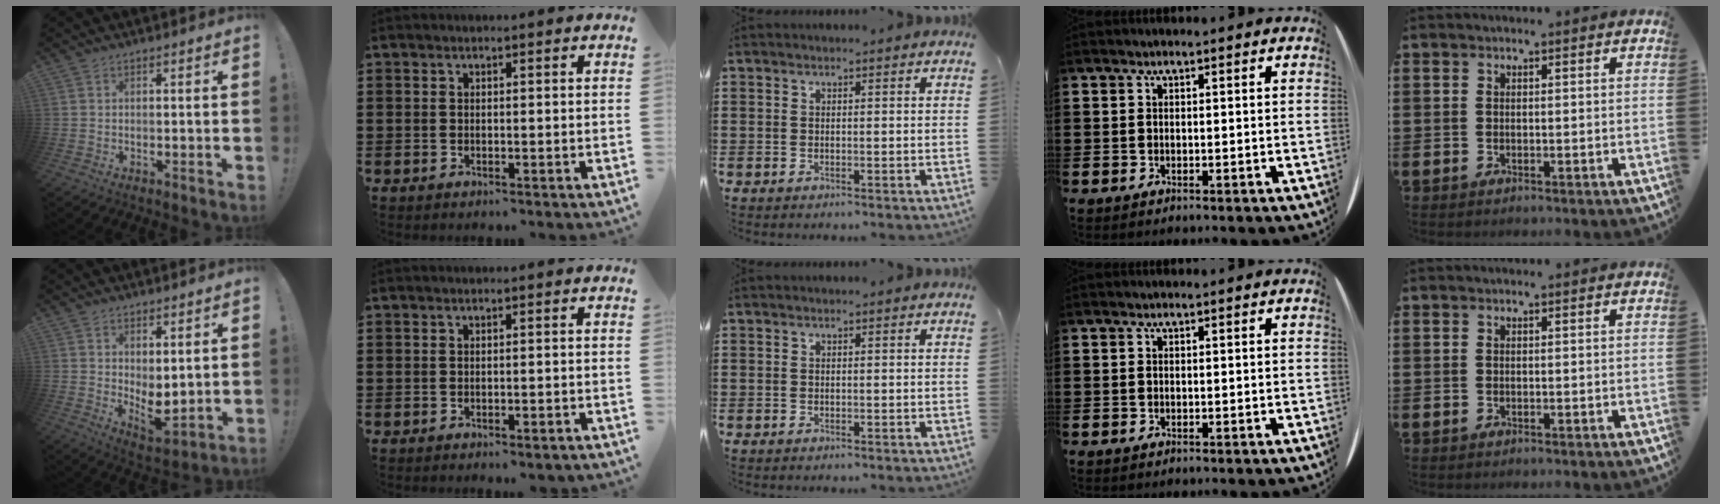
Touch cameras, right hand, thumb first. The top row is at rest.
{"thumb": {"total": 5.7, "force": [1.9, 2.8, 4.6], "torque": [-0.045, -0.032, 0.044]}, "index": {"total": 0.8, "force": [-0.7, 0.1, 0.4], "torque": [-0.011, -0.004, -0.013]}}